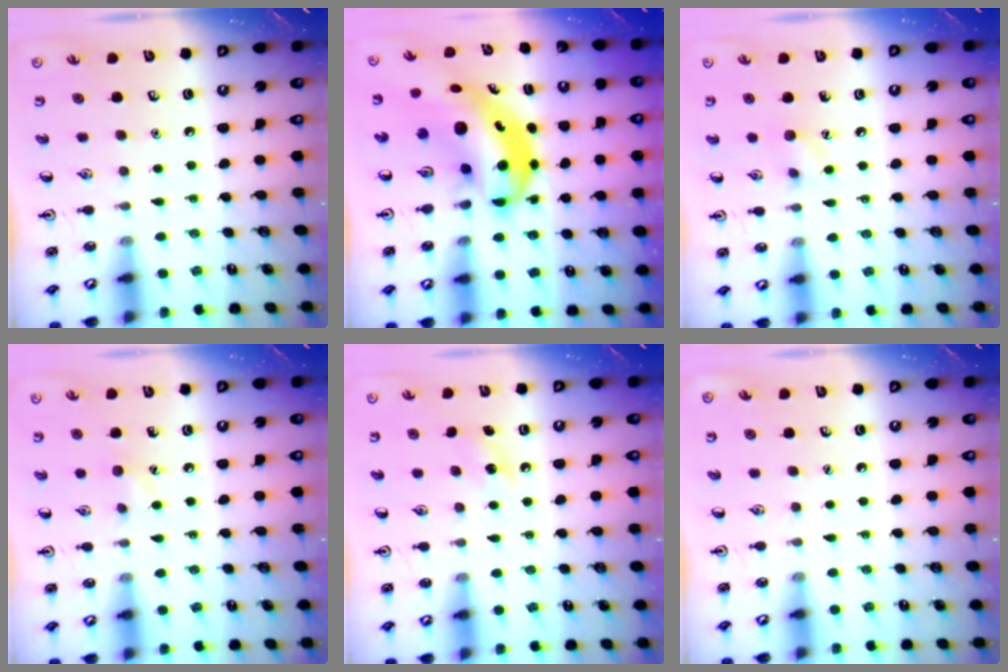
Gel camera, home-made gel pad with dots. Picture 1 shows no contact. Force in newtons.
{"total": 8.2, "press": 7.9, "slide": 2.3}
{"total": 5.7, "press": 5.5, "slide": 1.8}
{"total": 5.7, "press": 5.5, "slide": 1.5}
{"total": 4.8, "press": 4.5, "slide": 1.6}
{"total": 0.0}